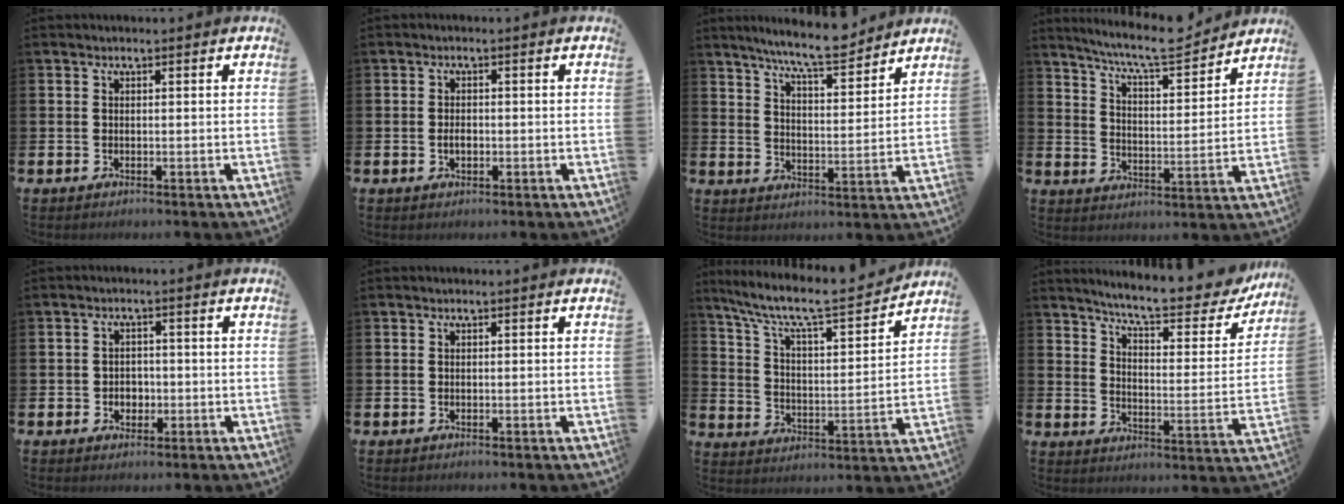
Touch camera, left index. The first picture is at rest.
{"total": 1.6, "force": [-0.3, 1.0, 1.2], "torque": [-0.012, 0.002, -0.010]}
{"total": 8.3, "force": [7.7, 0.3, 3.0], "torque": [-0.080, -0.040, 0.137]}
{"total": 8.3, "force": [7.7, 0.7, 3.1], "torque": [-0.082, -0.046, 0.134]}
{"total": 2.2, "force": [-0.5, 2.0, 1.0], "torque": [-0.010, 0.002, -0.016]}
{"total": 0.0}
{"total": 8.9, "force": [7.7, 1.7, 4.2], "torque": [-0.108, -0.057, 0.125]}
{"total": 8.1, "force": [7.4, 1.1, 3.1], "torque": [-0.079, -0.058, 0.120]}